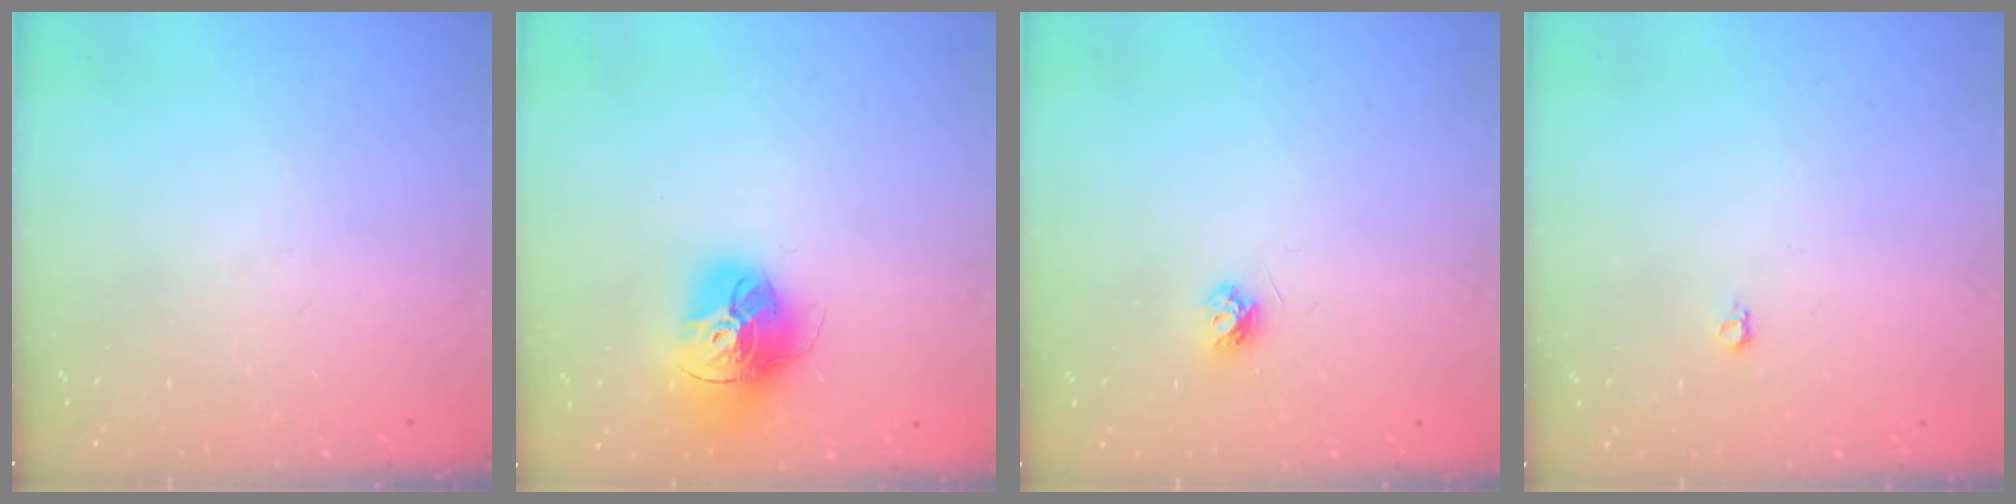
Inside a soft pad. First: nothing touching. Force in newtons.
{"total": 15.9, "press": 15.8, "slide": 1.4}
{"total": 4.5, "press": 4.5, "slide": 0.6}
{"total": 3.6, "press": 3.5, "slide": 0.8}